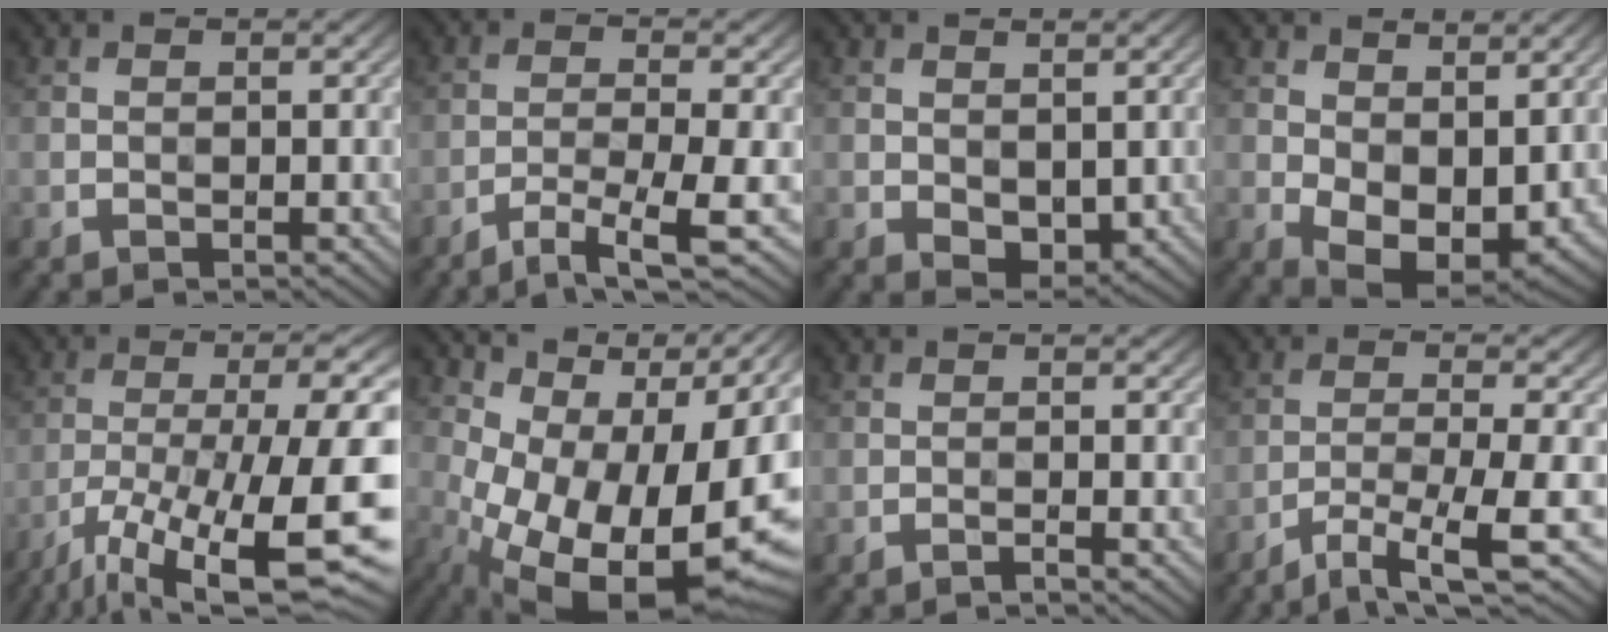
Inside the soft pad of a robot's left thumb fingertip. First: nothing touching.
{"total": 5.6, "force": [-3.3, 0.7, 4.4], "torque": [-0.076, -0.003, -0.062]}
{"total": 3.4, "force": [0.5, 2.2, 2.5], "torque": [-0.048, -0.008, 0.014]}
{"total": 8.3, "force": [1.1, 5.1, 6.5], "torque": [-0.126, -0.020, 0.029]}
{"total": 17.7, "force": [-9.4, 5.2, 14.1], "torque": [-0.241, -0.011, -0.159]}
{"total": 17.1, "force": [-1.6, 8.8, 14.6], "torque": [-0.203, -0.008, 0.003]}
{"total": 1.3, "force": [-0.7, 0.0, 1.1], "torque": [-0.015, 0.005, -0.022]}
{"total": 7.5, "force": [-4.4, 1.2, 6.0], "torque": [-0.101, -0.004, -0.075]}